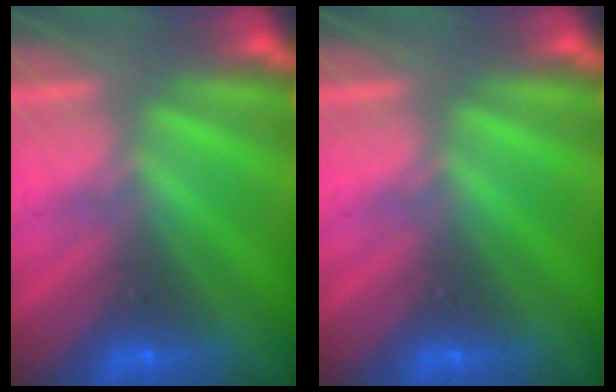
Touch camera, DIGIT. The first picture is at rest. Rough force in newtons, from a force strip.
{"total": 0.0}